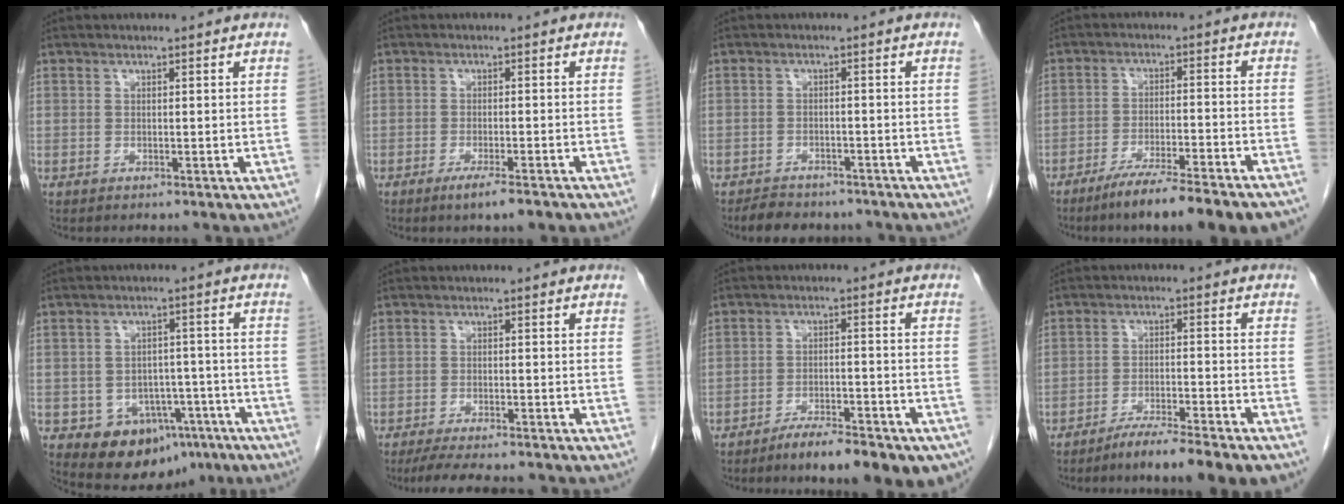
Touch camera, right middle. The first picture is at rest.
{"total": 4.5, "force": [-3.1, 0.4, 3.2], "torque": [-0.047, -0.009, -0.044]}
{"total": 6.5, "force": [-5.6, 2.7, 2.0], "torque": [-0.035, -0.002, -0.075]}
{"total": 14.0, "force": [-11.2, 0.4, 8.3], "torque": [-0.106, -0.023, -0.171]}
{"total": 10.1, "force": [-5.5, 7.3, 4.4], "torque": [-0.051, 0.022, -0.067]}
{"total": 9.4, "force": [-8.3, 1.5, 4.2], "torque": [-0.063, -0.013, -0.121]}
{"total": 11.5, "force": [-8.8, 2.5, 6.8], "torque": [-0.076, 0.007, -0.129]}
{"total": 8.1, "force": [-6.6, -0.7, 4.7], "torque": [-0.062, -0.020, -0.107]}